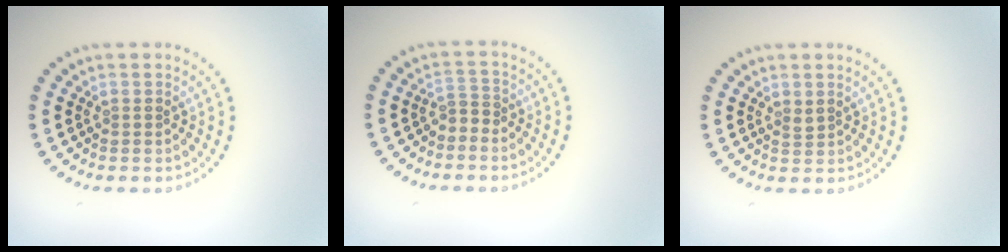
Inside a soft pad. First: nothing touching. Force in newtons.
{"total": 1.2, "press": 0.9, "slide": 0.8}
{"total": 0.6, "press": 0.5, "slide": 0.3}